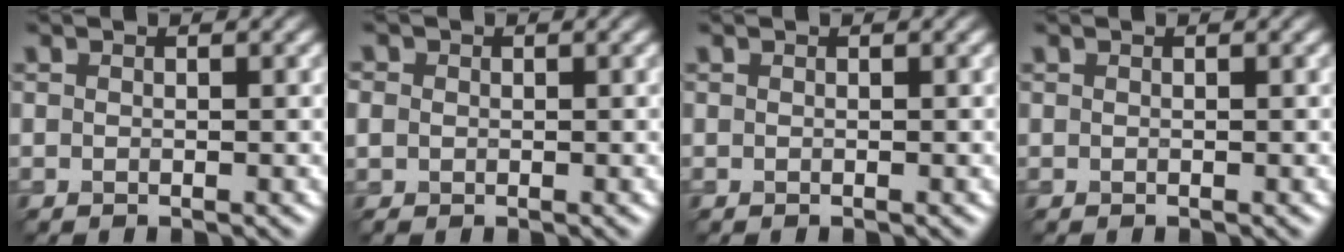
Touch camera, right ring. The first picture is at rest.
{"total": 1.3, "force": [0.1, 1.2, 0.4], "torque": [-0.005, 0.000, -0.001]}
{"total": 0.0}
{"total": 0.0}